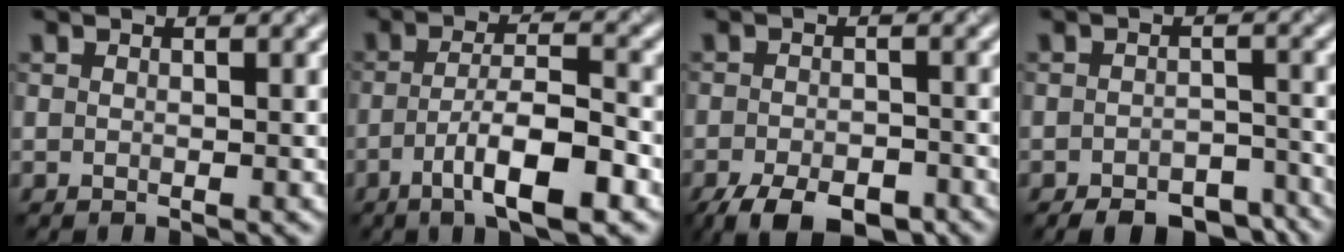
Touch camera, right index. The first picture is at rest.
{"total": 6.7, "force": [-2.9, 1.3, 5.8], "torque": [-0.101, 0.009, -0.053]}
{"total": 6.2, "force": [-4.4, 2.6, 3.5], "torque": [-0.054, -0.010, -0.074]}
{"total": 6.0, "force": [-5.0, 2.4, 2.3], "torque": [-0.030, -0.009, -0.066]}